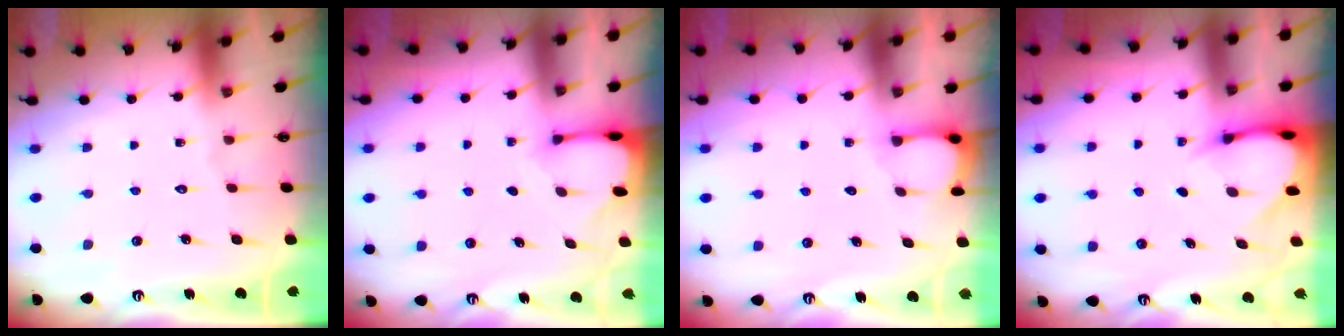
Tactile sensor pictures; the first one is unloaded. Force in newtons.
{"total": 2.7, "press": 2.7, "slide": 0.3}
{"total": 2.3, "press": 2.2, "slide": 0.4}
{"total": 3.5, "press": 3.4, "slide": 0.2}